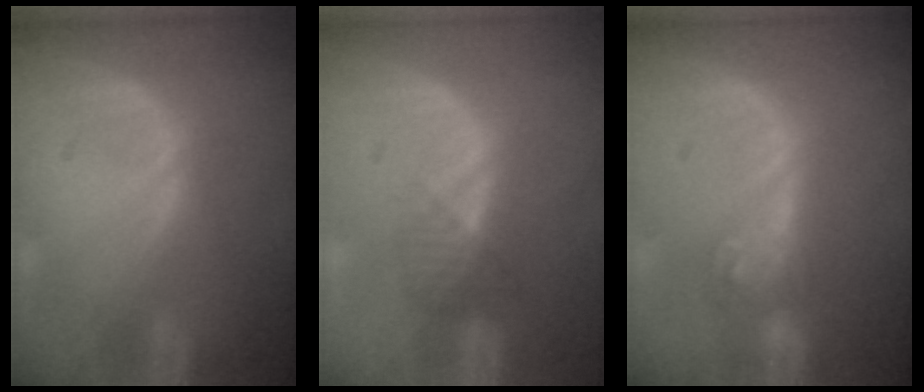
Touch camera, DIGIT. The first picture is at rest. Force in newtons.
{"total": 2.3, "press": 2.1, "slide": 1.0}
{"total": 4.4, "press": 4.4, "slide": 0.4}